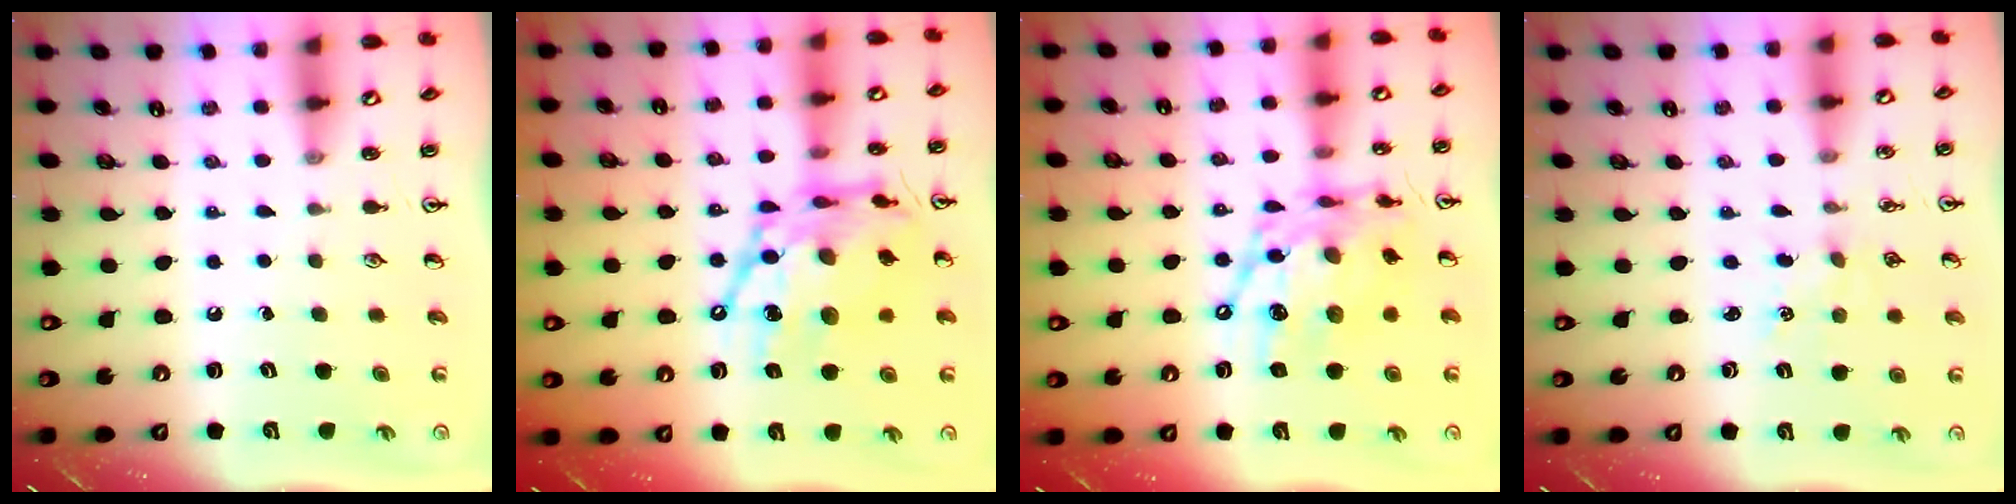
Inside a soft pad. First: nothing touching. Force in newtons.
{"total": 19.2, "press": 19.1, "slide": 1.6}
{"total": 16.2, "press": 16.2, "slide": 1.4}
{"total": 1.7, "press": 1.6, "slide": 0.2}